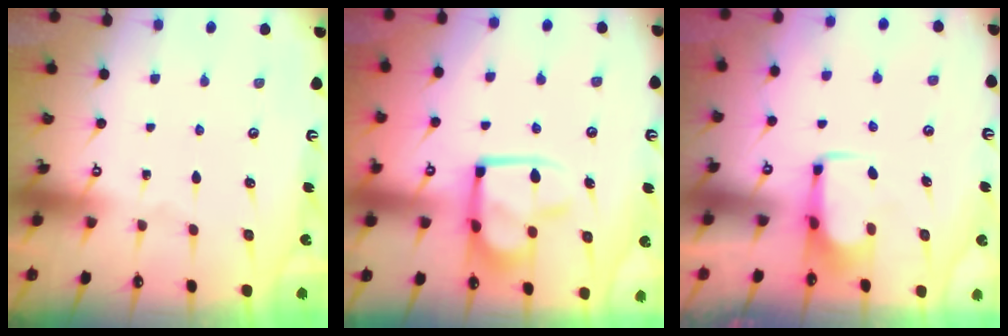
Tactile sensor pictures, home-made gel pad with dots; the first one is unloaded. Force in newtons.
{"total": 12.6, "press": 12.5, "slide": 1.6}
{"total": 2.1, "press": 2.1, "slide": 0.4}